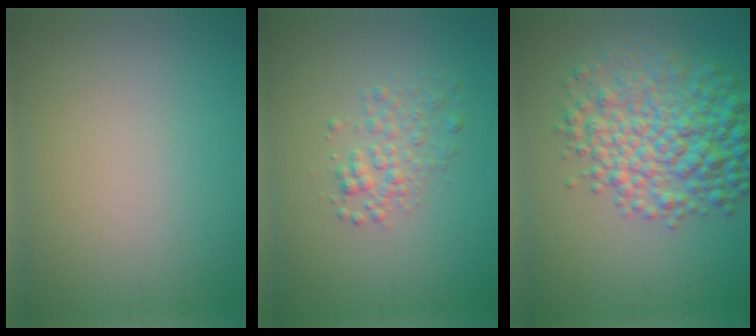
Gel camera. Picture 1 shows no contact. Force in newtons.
{"total": 2.1, "press": 2.1, "slide": 0.1}
{"total": 7.4, "press": 7.4, "slide": 0.1}